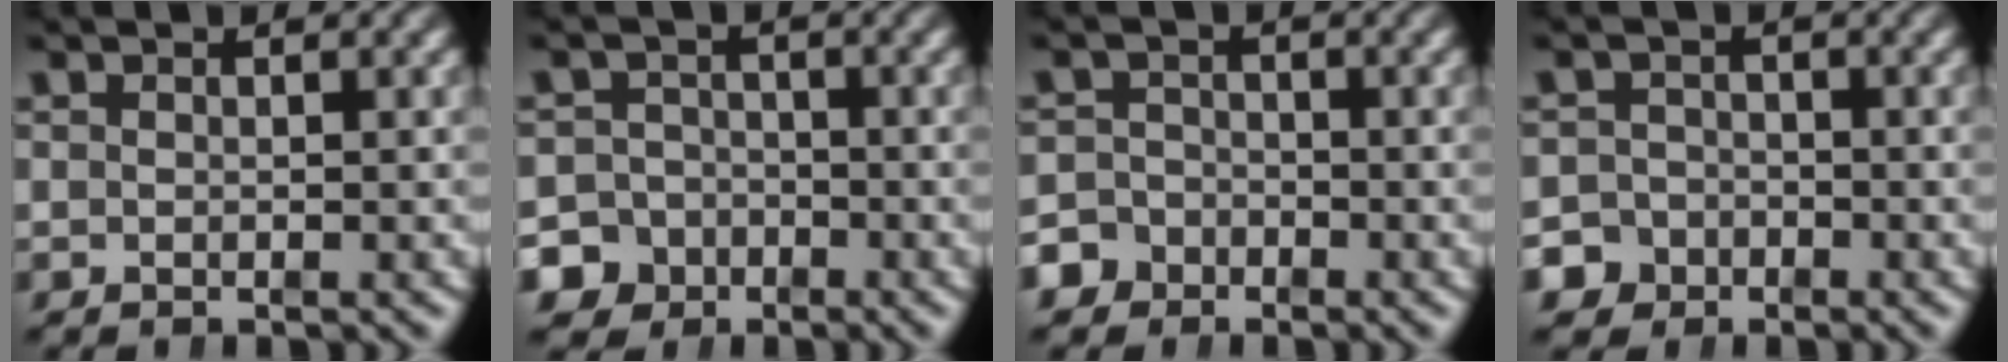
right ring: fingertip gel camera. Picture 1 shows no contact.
{"total": 8.2, "force": [-4.4, 6.7, 1.5], "torque": [-0.029, -0.034, -0.075]}
{"total": 3.6, "force": [-2.6, 2.5, 0.3], "torque": [-0.006, -0.015, -0.045]}
{"total": 5.2, "force": [-3.1, 4.1, 0.7], "torque": [-0.016, -0.024, -0.052]}